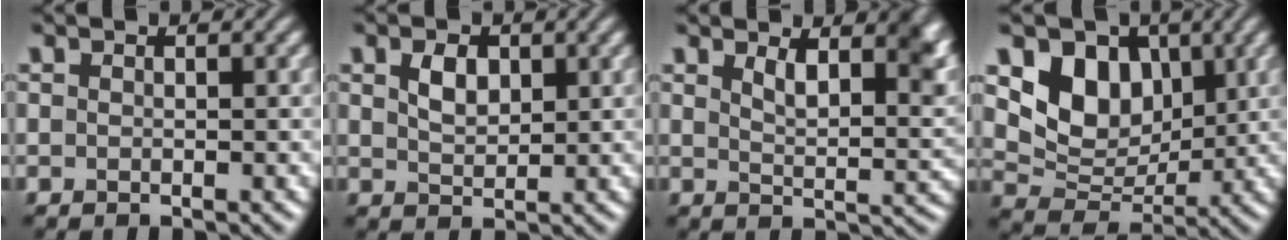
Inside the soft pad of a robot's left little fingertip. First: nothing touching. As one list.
[{"total": 2.5, "force": [1.1, 1.5, 1.7], "torque": [-0.038, 0.000, 0.023]}, {"total": 5.5, "force": [3.0, 2.1, 4.1], "torque": [-0.058, -0.009, 0.050]}, {"total": 6.5, "force": [2.4, 4.8, 3.6], "torque": [-0.061, -0.011, 0.036]}]